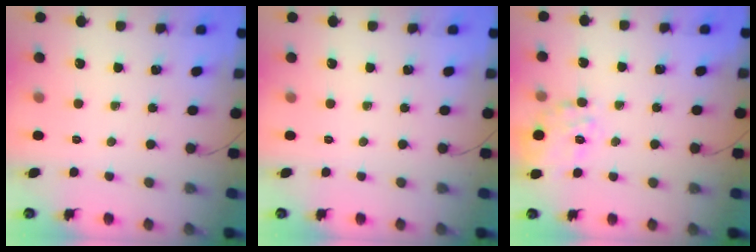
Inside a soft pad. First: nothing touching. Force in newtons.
{"total": 0.0}
{"total": 17.7, "press": 17.6, "slide": 1.3}